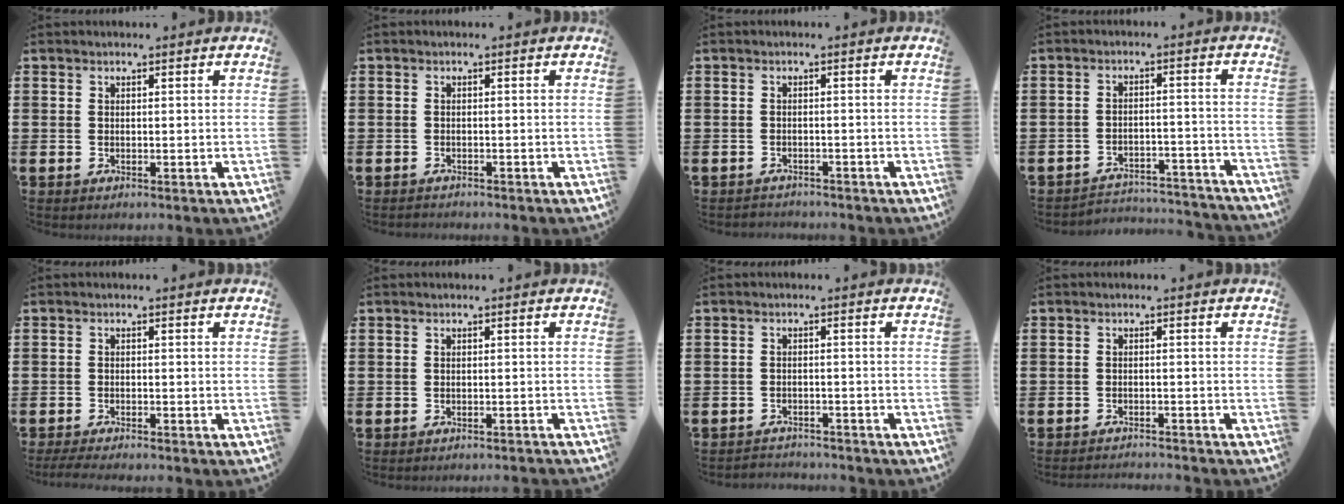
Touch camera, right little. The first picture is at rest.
{"total": 0.6, "force": [-0.6, 0.0, -0.1], "torque": [0.000, -0.002, -0.012]}
{"total": 1.1, "force": [-1.1, 0.1, -0.1], "torque": [-0.001, 0.002, -0.023]}
{"total": 3.7, "force": [-3.6, 0.5, 0.2], "torque": [-0.008, 0.006, -0.078]}
{"total": 1.5, "force": [-1.3, 0.0, 0.8], "torque": [-0.013, 0.001, -0.025]}
{"total": 0.7, "force": [-0.6, -0.1, 0.1], "torque": [0.000, -0.001, -0.014]}
{"total": 1.8, "force": [-1.8, 0.1, -0.3], "torque": [-0.001, 0.004, -0.041]}
{"total": 1.3, "force": [-1.3, -0.2, -0.1], "torque": [0.000, 0.003, -0.028]}